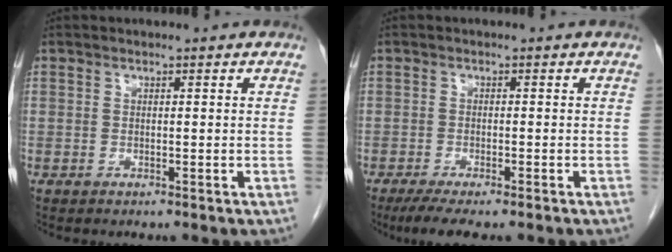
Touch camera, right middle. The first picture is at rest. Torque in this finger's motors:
{"motor_torque": [1.10, -0.90, 0.33, 0.11]}